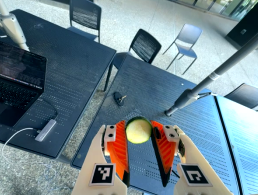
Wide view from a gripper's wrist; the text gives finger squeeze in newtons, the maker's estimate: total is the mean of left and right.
{"total": 9.7, "left": 9.9, "right": 9.4}